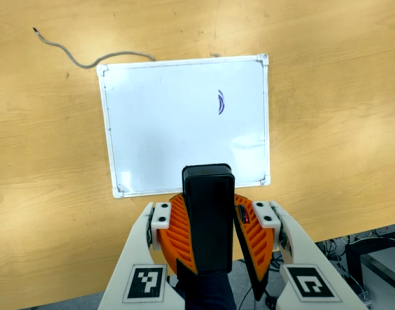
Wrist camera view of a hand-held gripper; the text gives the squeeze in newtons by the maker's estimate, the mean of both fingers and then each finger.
{"total": 10.0, "left": 10.0, "right": 9.9}